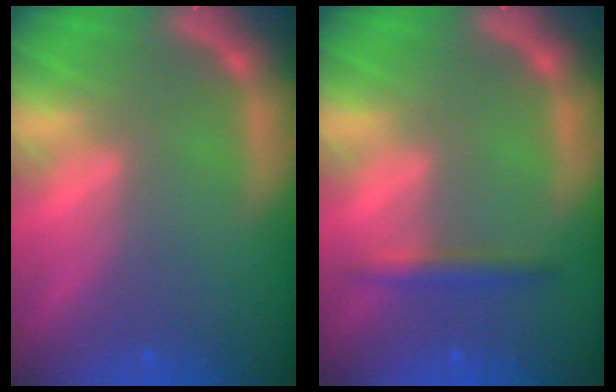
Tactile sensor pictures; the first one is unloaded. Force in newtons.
{"total": 1.9}